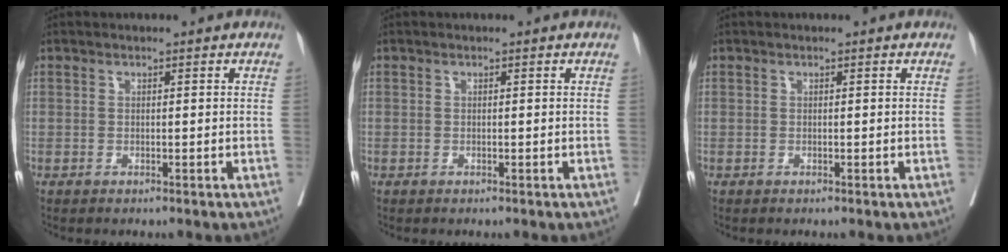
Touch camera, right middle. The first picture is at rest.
{"total": 0.0}
{"total": 0.0}